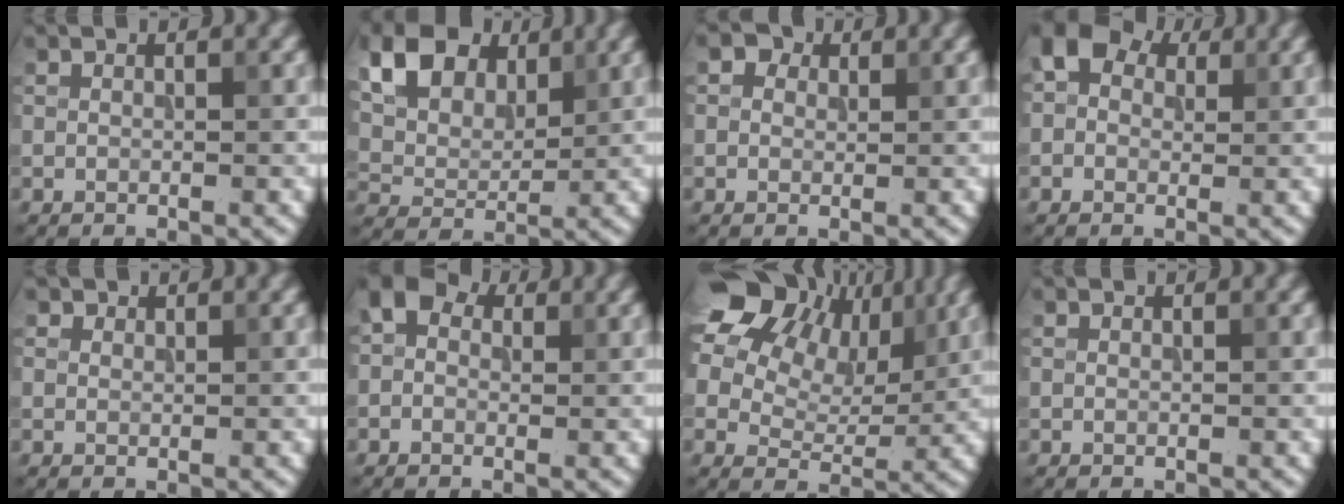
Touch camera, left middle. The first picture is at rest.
{"total": 9.0, "force": [4.7, 5.9, 4.8], "torque": [-0.122, 0.019, 0.084]}
{"total": 2.4, "force": [1.4, 1.7, 1.1], "torque": [-0.015, 0.004, -0.001]}
{"total": 4.4, "force": [1.7, 3.3, 2.4], "torque": [-0.033, 0.011, 0.002]}
{"total": 0.7, "force": [0.5, 0.4, 0.0], "torque": [0.002, -0.003, 0.007]}
{"total": 3.1, "force": [0.9, 2.3, 1.8], "torque": [-0.029, 0.012, -0.010]}
{"total": 18.4, "force": [8.9, 12.7, 9.9], "torque": [-0.209, 0.051, 0.161]}
{"total": 0.0}